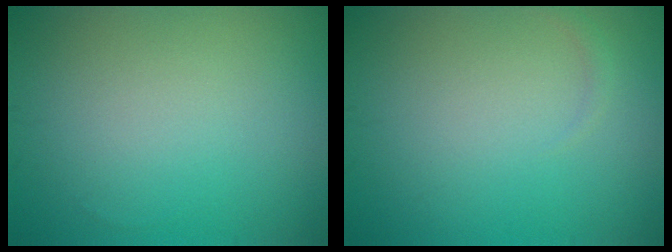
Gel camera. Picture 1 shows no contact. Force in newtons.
{"total": 0.6, "press": 0.6, "slide": 0.0}